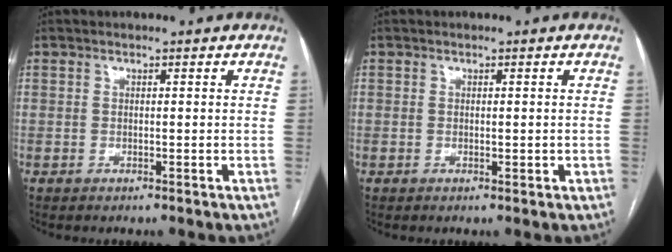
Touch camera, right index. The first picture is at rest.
{"total": 0.8, "force": [-0.1, 0.5, 0.7], "torque": [-0.009, 0.001, 0.002]}